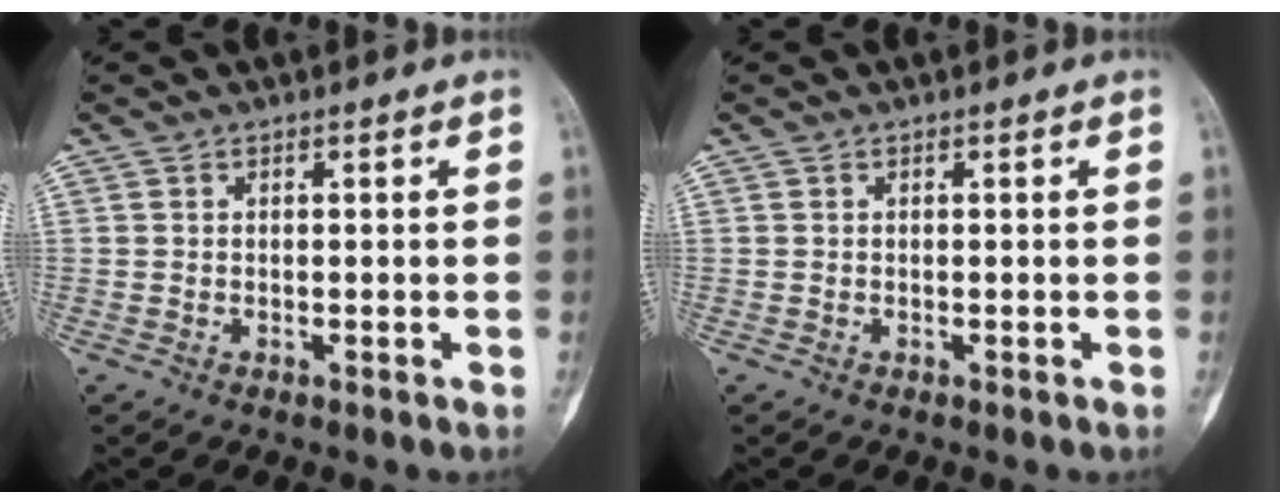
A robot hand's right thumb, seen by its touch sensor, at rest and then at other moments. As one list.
[{"total": 0.0}]